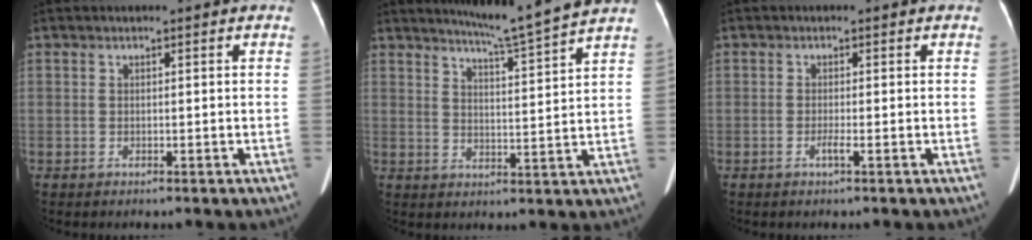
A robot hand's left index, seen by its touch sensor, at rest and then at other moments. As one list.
[{"total": 9.6, "force": [8.7, -2.0, 3.5], "torque": [-0.063, -0.018, 0.124]}, {"total": 1.1, "force": [-0.6, -0.2, 0.9], "torque": [-0.023, -0.001, -0.011]}]